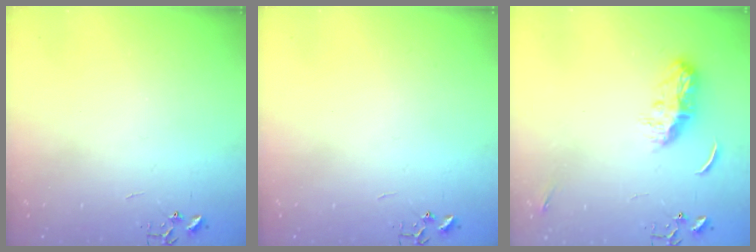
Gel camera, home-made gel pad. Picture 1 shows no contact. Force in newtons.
{"total": 0.0}
{"total": 10.6, "press": 10.6, "slide": 0.4}